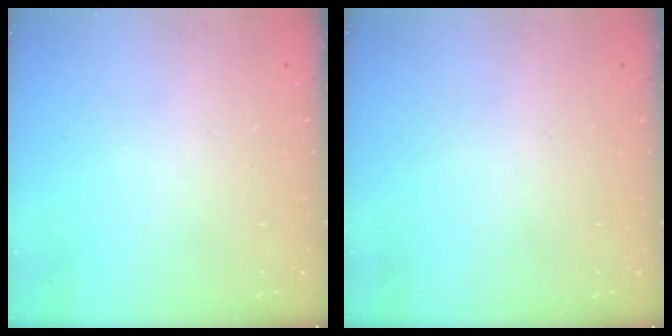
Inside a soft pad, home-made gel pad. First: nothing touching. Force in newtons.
{"total": 0.0}